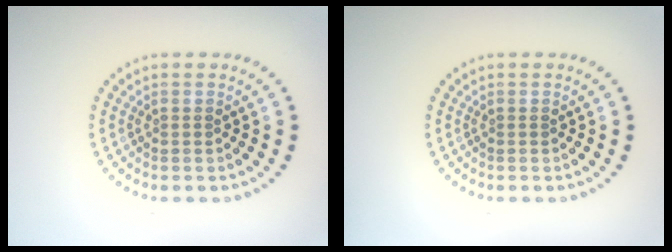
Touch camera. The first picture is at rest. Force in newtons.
{"total": 0.0}